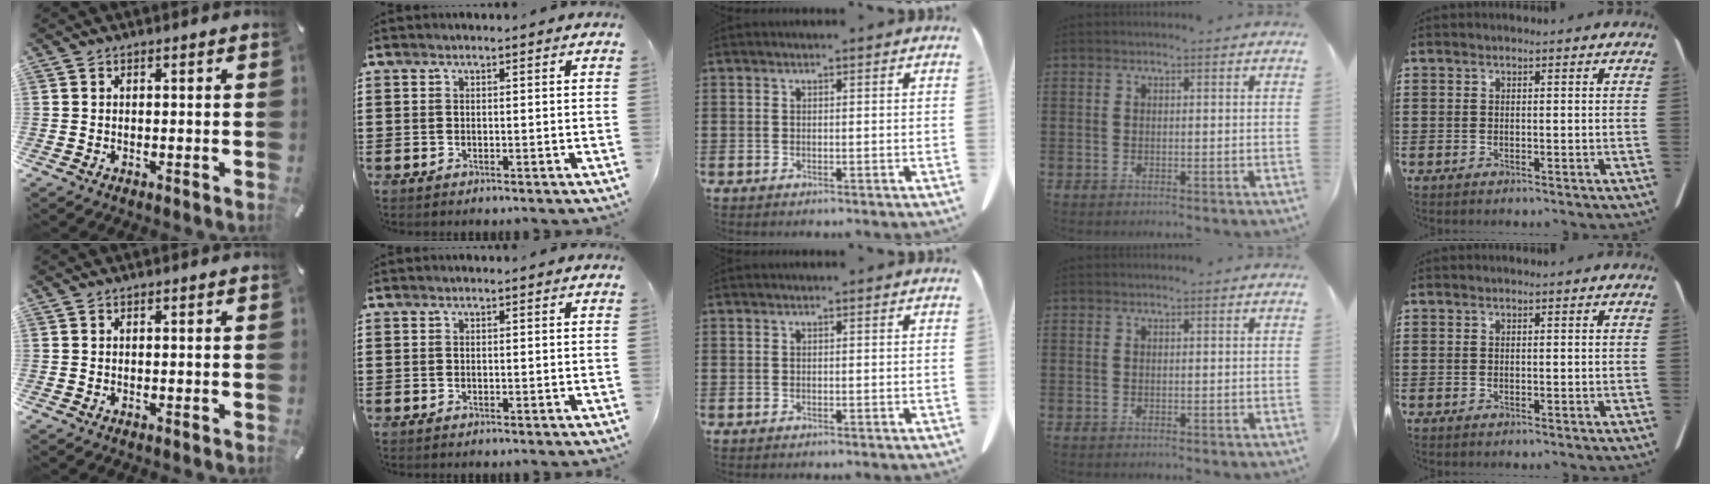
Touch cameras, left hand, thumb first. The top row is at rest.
{}